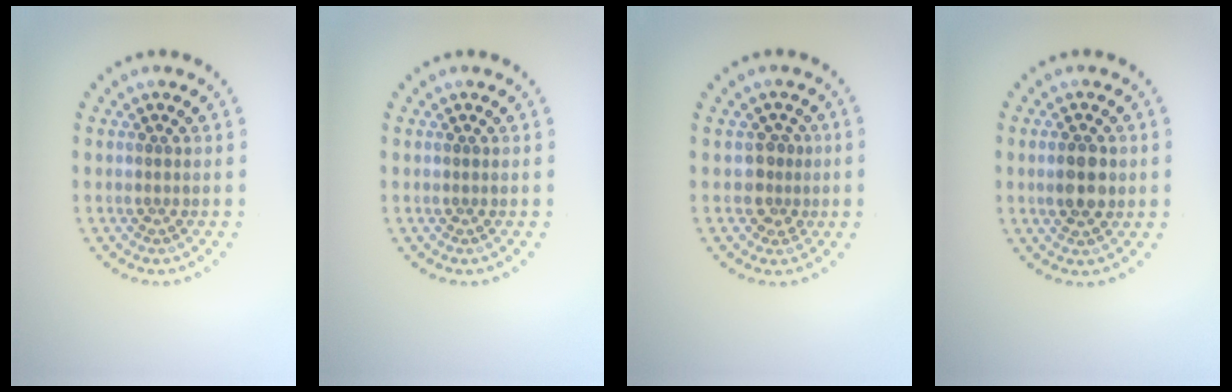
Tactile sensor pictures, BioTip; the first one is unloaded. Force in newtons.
{"total": 0.0}
{"total": 2.0, "press": 1.6, "slide": 1.2}
{"total": 3.2, "press": 3.2, "slide": 0.3}